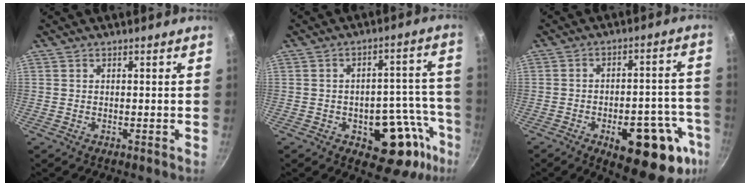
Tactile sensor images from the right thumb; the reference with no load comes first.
{"total": 14.6, "force": [-7.0, 7.3, 10.6], "torque": [-0.088, 0.063, -0.082]}
{"total": 19.3, "force": [-8.7, 7.3, 15.6], "torque": [-0.151, 0.047, -0.103]}